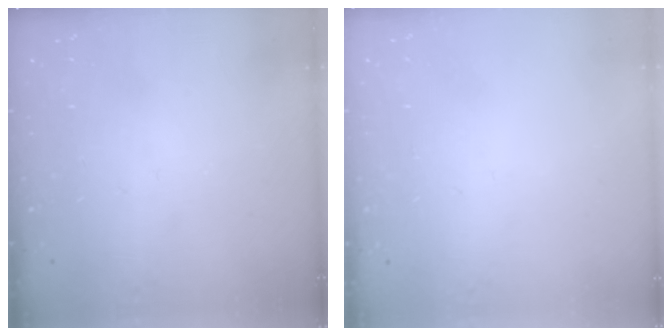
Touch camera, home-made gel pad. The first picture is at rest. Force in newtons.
{"total": 0.9, "press": 0.9, "slide": 0.0}